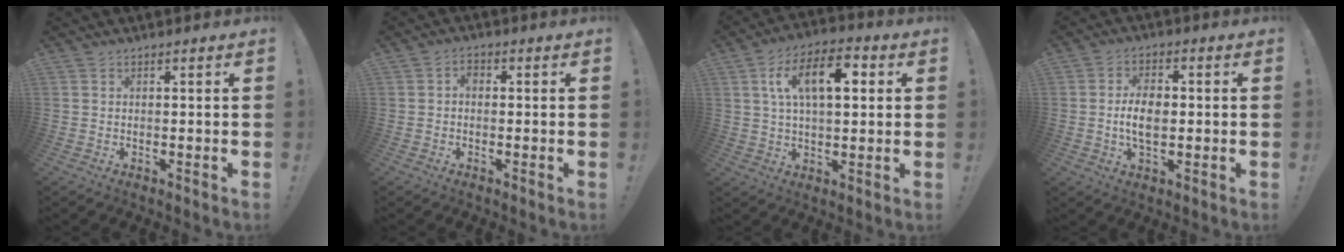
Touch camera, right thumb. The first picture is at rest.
{"total": 2.1, "force": [-0.6, 1.5, 1.4], "torque": [-0.030, 0.011, -0.012]}
{"total": 13.5, "force": [3.5, 6.7, 11.2], "torque": [-0.195, 0.014, 0.058]}
{"total": 7.8, "force": [-0.6, 4.5, 6.3], "torque": [-0.116, 0.002, -0.017]}